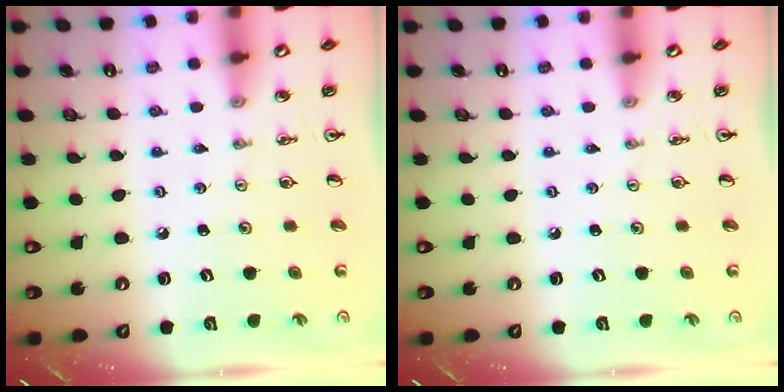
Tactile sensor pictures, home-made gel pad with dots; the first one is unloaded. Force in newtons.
{"total": 0.0}